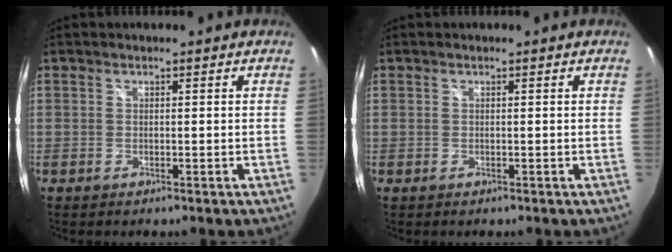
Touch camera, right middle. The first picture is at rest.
{"total": 0.0}